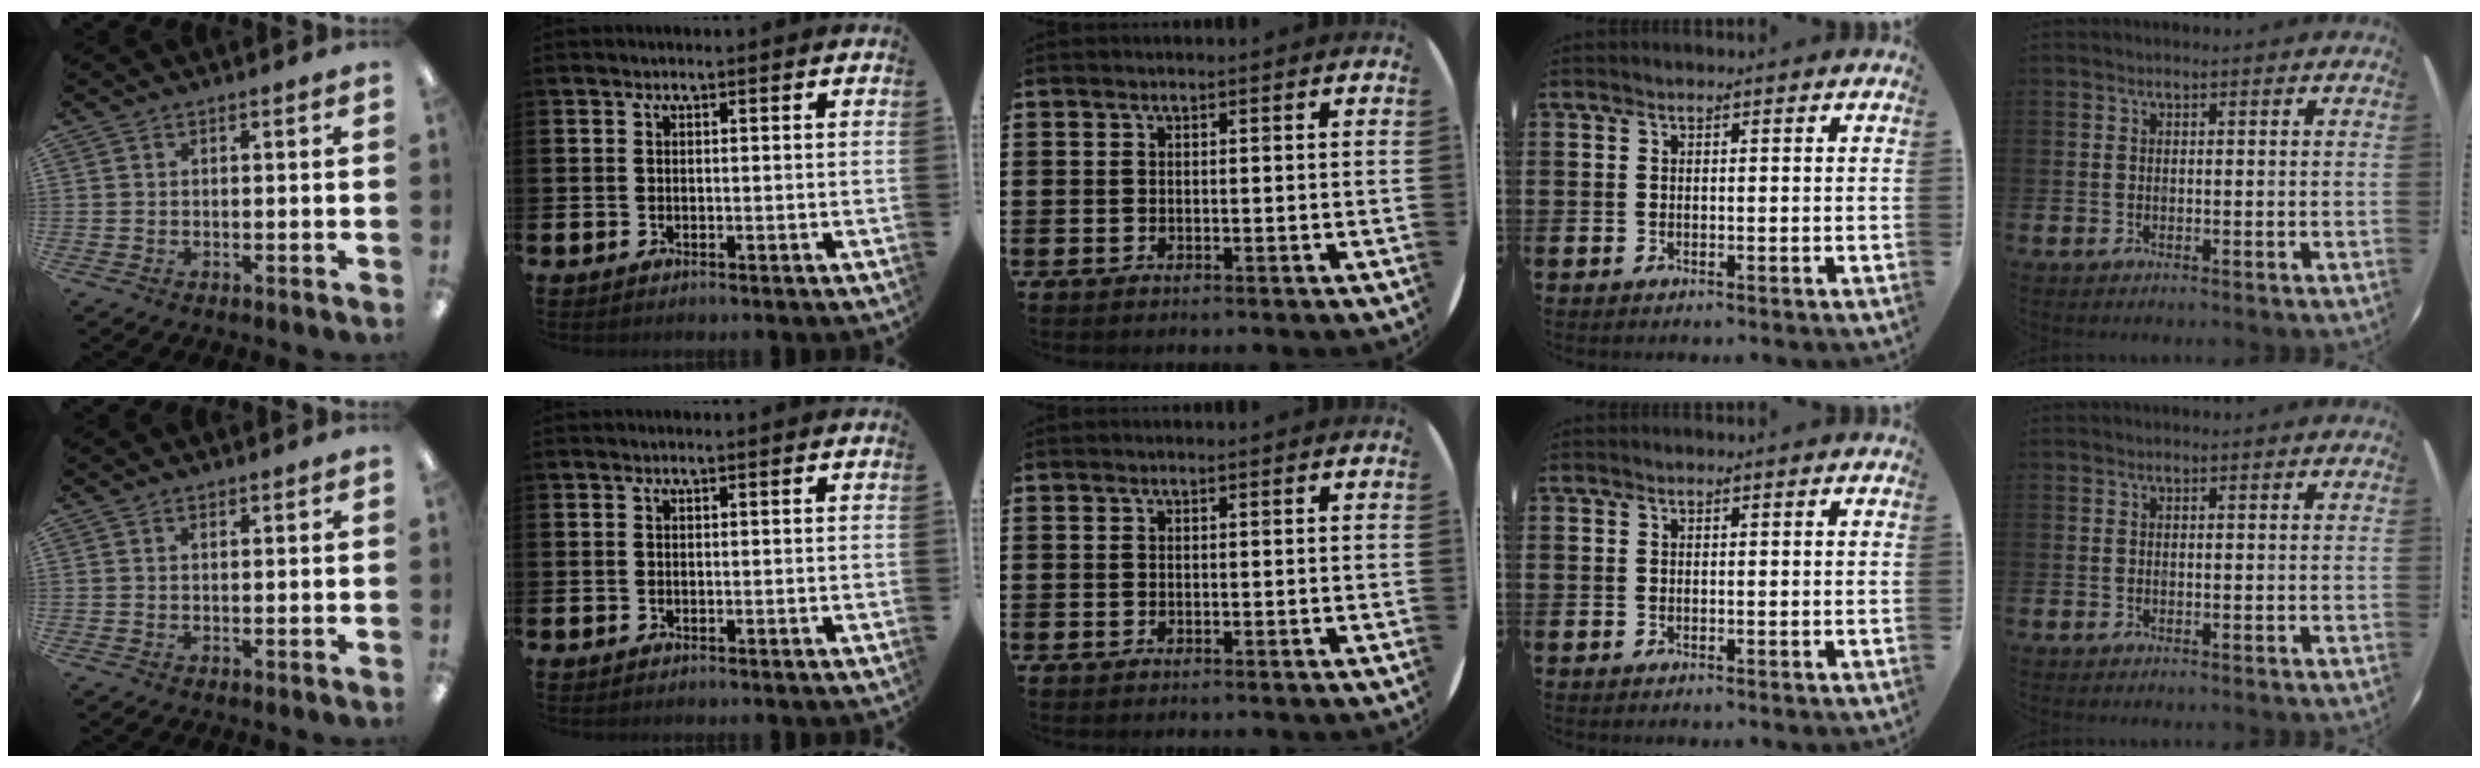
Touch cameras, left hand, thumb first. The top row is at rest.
{"thumb": {"total": 0.7, "force": [0.5, 0.2, 0.4], "torque": [-0.011, 0.001, 0.010]}}